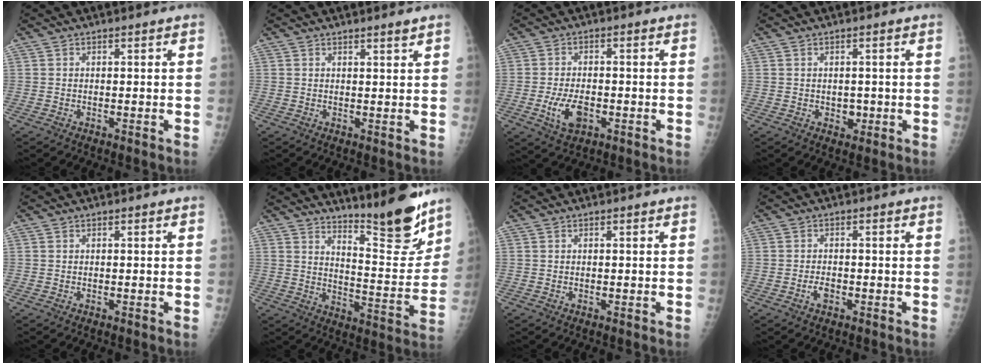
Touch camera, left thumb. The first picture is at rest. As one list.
[{"total": 1.3, "force": [1.1, -0.1, 0.7], "torque": [-0.006, -0.010, 0.018]}, {"total": 6.3, "force": [-2.0, 3.5, 4.8], "torque": [-0.088, 0.004, -0.032]}, {"total": 2.1, "force": [-0.2, 1.7, 1.2], "torque": [-0.005, 0.000, 0.000]}, {"total": 0.0}, {"total": 15.5, "force": [13.1, 2.4, 7.9], "torque": [-0.086, -0.117, 0.199]}, {"total": 0.0}, {"total": 2.1, "force": [-1.0, 1.2, 1.4], "torque": [-0.023, 0.004, -0.019]}]